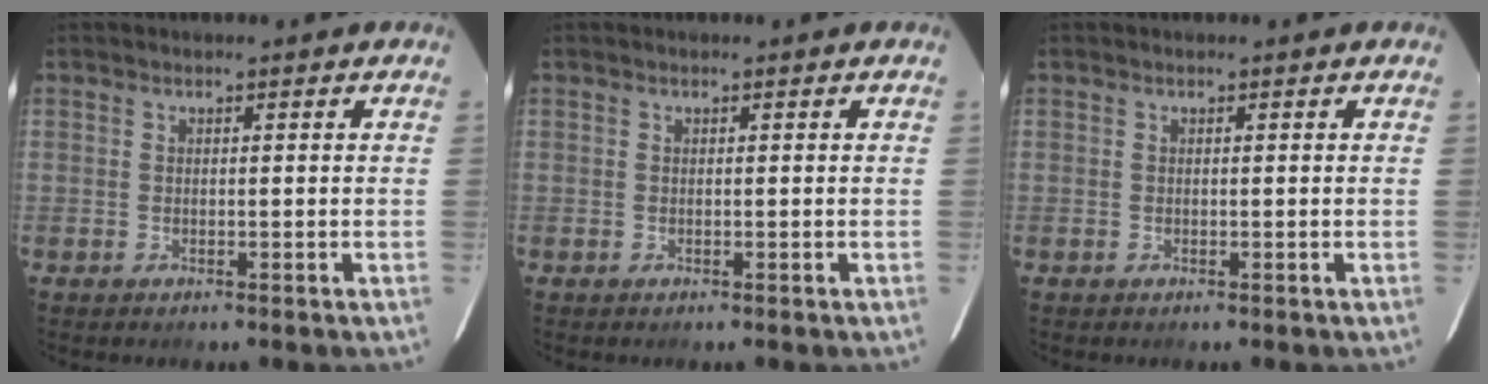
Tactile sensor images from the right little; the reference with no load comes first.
{"total": 0.0}
{"total": 0.0}